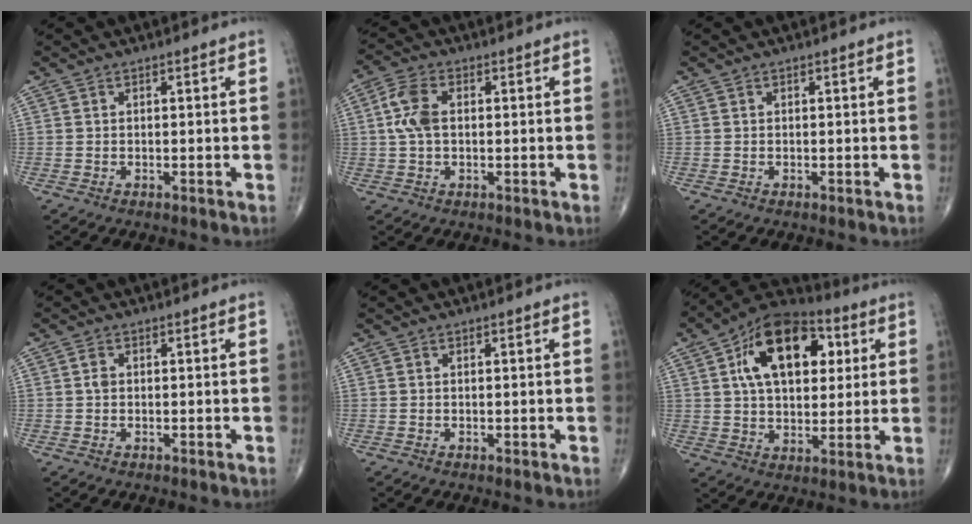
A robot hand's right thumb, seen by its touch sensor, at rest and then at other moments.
{"total": 6.5, "force": [0.7, 3.8, 5.2], "torque": [-0.116, 0.014, 0.010]}
{"total": 0.0}
{"total": 1.5, "force": [0.1, 1.0, 1.1], "torque": [-0.019, 0.003, 0.001]}
{"total": 0.0}
{"total": 19.4, "force": [5.9, 11.4, 14.5], "torque": [-0.197, 0.006, 0.090]}